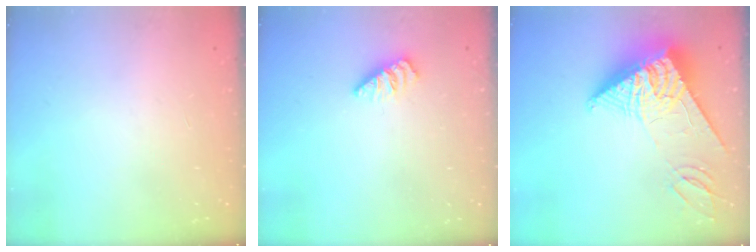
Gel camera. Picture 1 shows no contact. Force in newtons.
{"total": 0.0}
{"total": 13.8, "press": 13.8, "slide": 1.3}